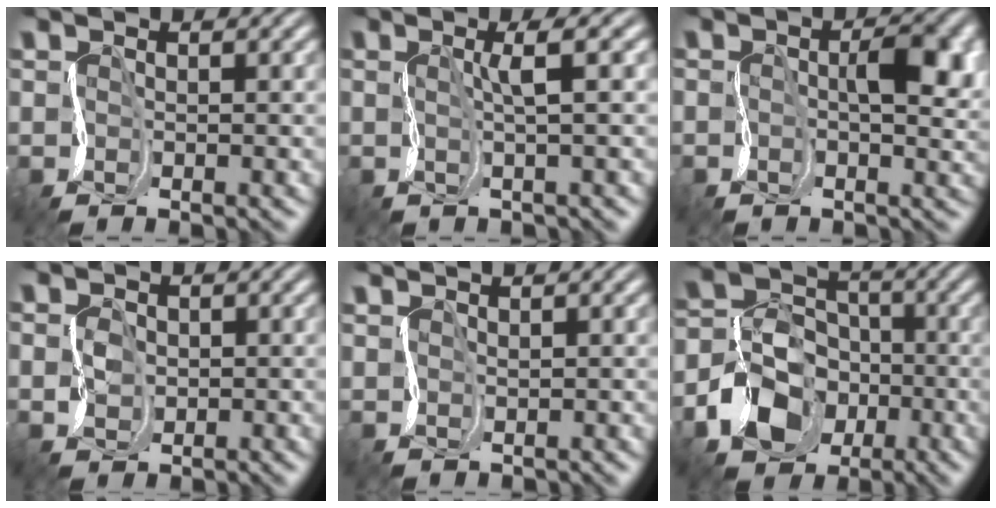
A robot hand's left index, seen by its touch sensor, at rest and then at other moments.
{"total": 1.8, "force": [1.0, -0.2, 1.5], "torque": [-0.026, 0.013, 0.012]}
{"total": 4.2, "force": [0.8, 1.5, 3.9], "torque": [-0.069, 0.010, 0.007]}
{"total": 0.9, "force": [0.2, 0.9, -0.1], "torque": [-0.016, 0.007, 0.002]}
{"total": 1.1, "force": [0.7, -0.4, -0.7], "torque": [0.010, 0.005, 0.010]}
{"total": 5.7, "force": [-2.6, 4.8, 1.6], "torque": [-0.038, 0.011, -0.059]}